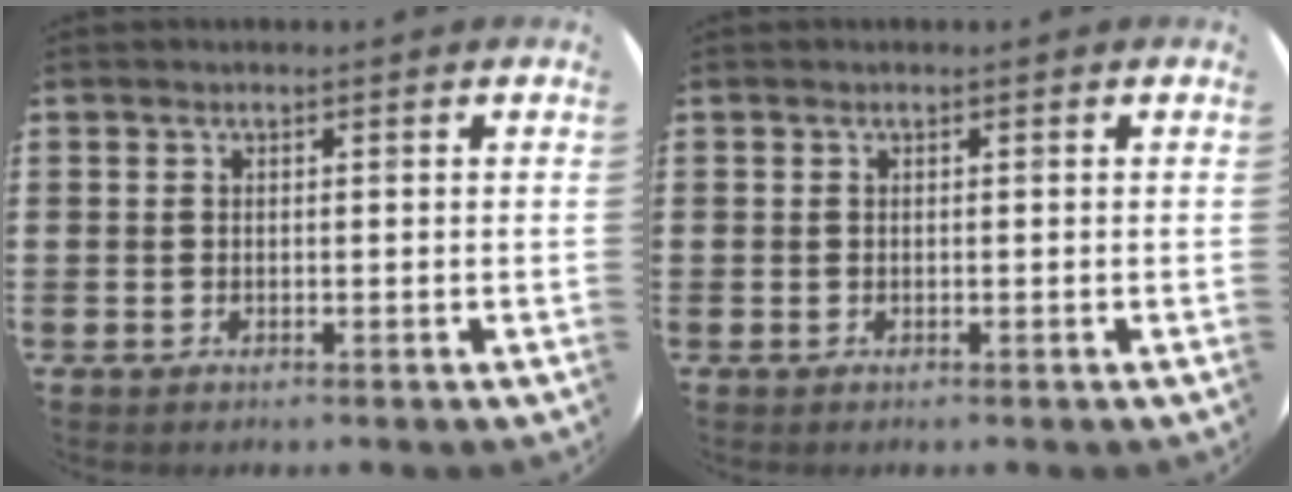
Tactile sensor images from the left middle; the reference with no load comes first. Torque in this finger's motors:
{"motor_torque": [-0.05, 0.22, -0.04, -0.01]}